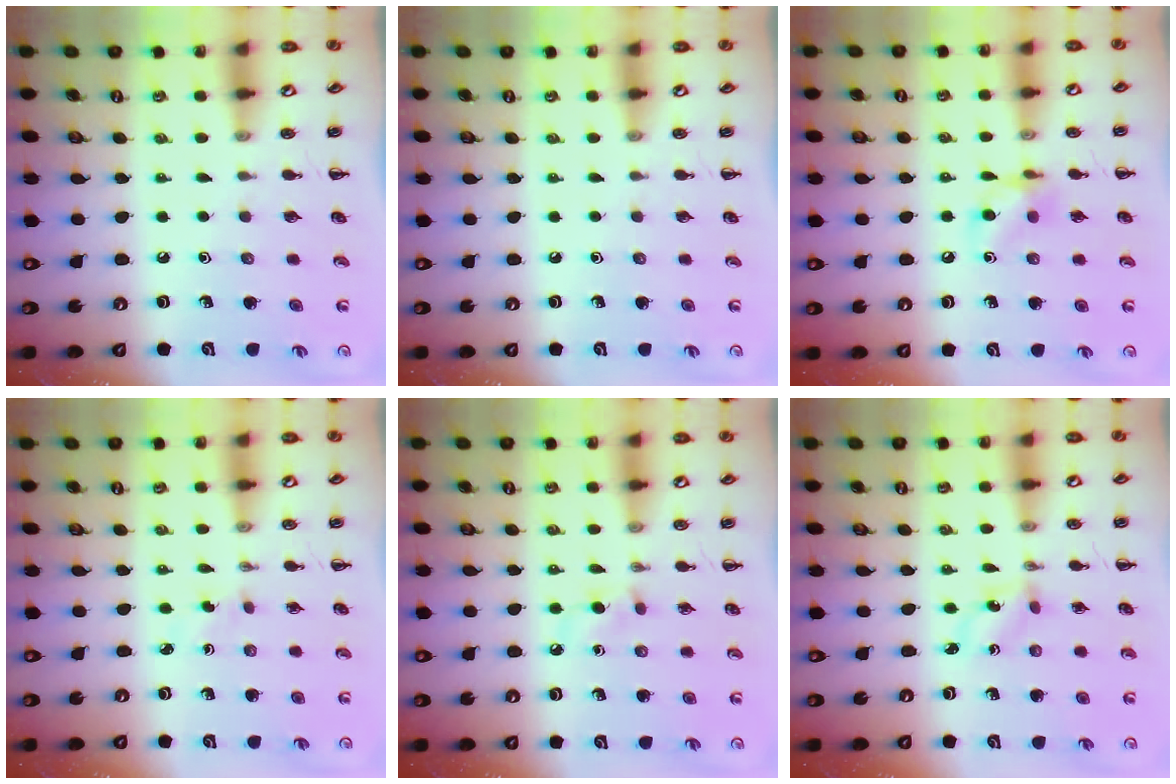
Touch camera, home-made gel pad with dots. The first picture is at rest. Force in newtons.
{"total": 0.0}
{"total": 7.9, "press": 7.8, "slide": 1.2}
{"total": 2.3, "press": 2.1, "slide": 0.9}
{"total": 3.4, "press": 3.2, "slide": 1.3}
{"total": 1.9, "press": 1.8, "slide": 0.7}